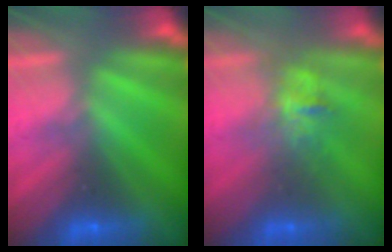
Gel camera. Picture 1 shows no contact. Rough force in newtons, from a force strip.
{"total": 2.7}